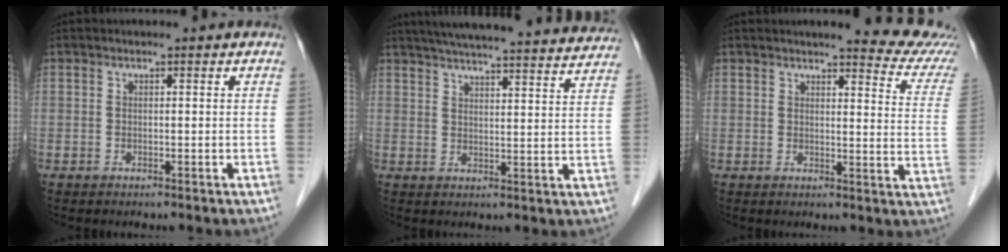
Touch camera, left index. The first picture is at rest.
{"total": 27.4, "force": [25.4, 2.2, 10.0], "torque": [-0.159, -0.020, 0.316]}
{"total": 11.0, "force": [10.4, 0.6, 3.6], "torque": [-0.029, -0.047, 0.093]}